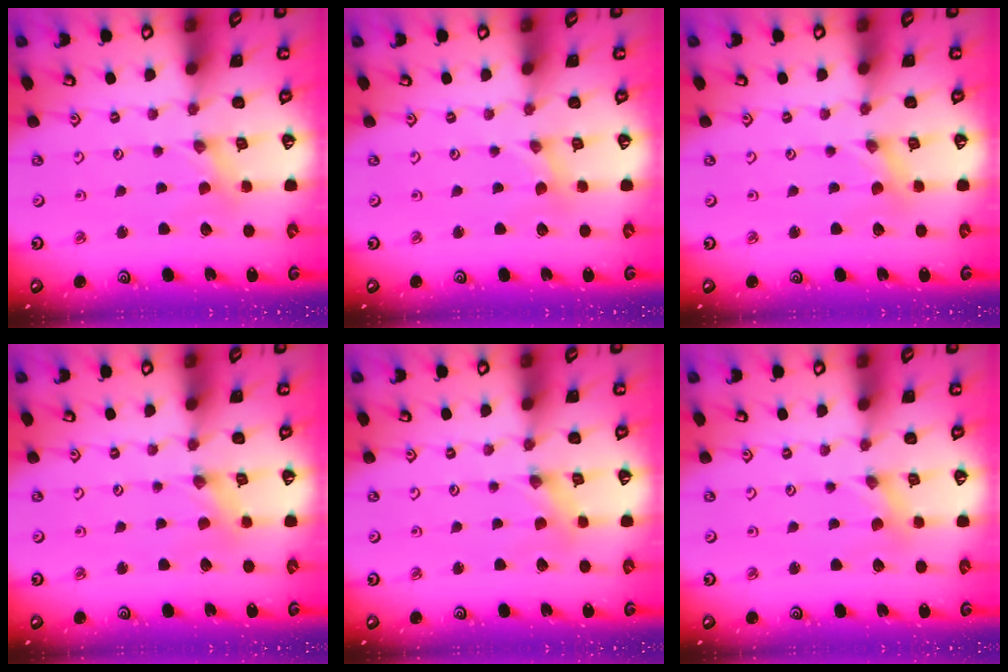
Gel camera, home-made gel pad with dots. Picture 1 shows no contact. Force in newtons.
{"total": 0.0}
{"total": 0.0}
{"total": 0.0}
{"total": 1.2, "press": 1.2, "slide": 0.2}
{"total": 0.0}